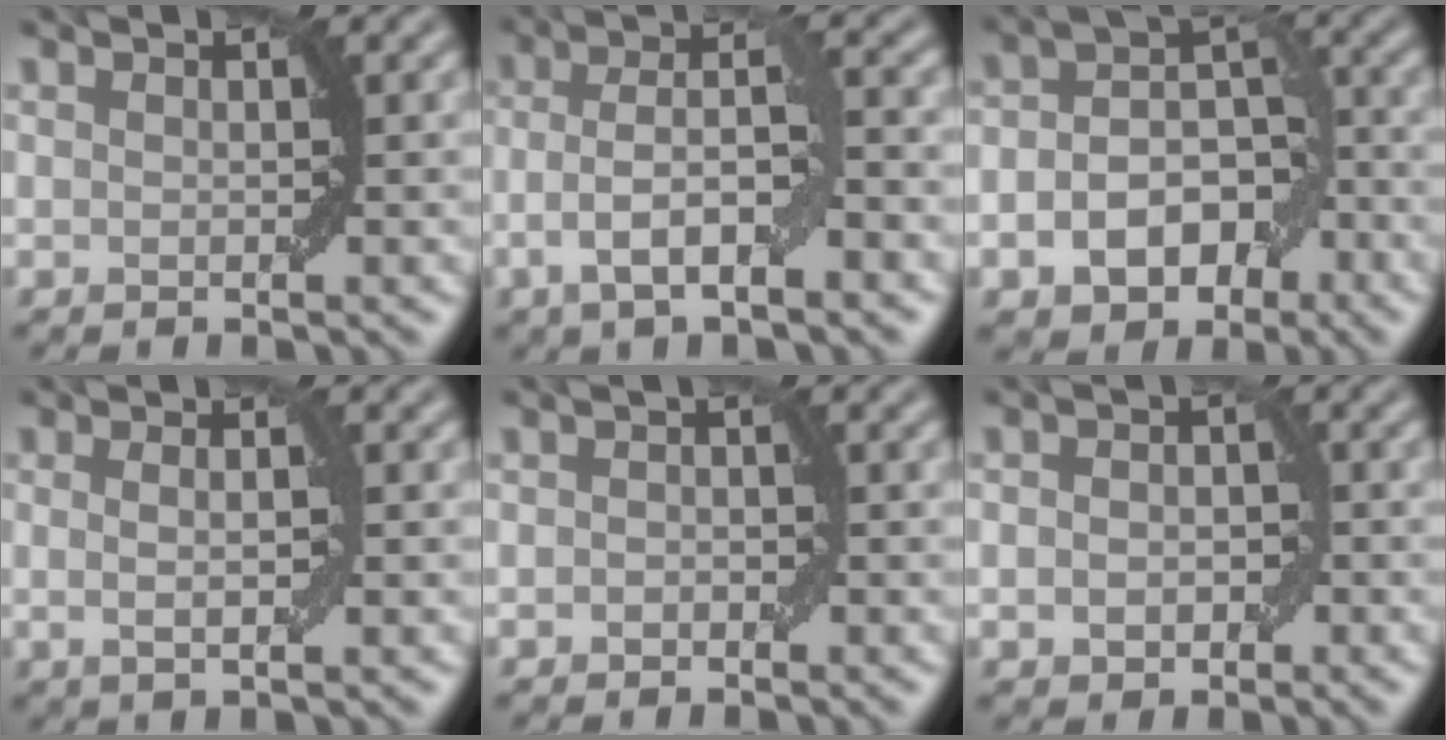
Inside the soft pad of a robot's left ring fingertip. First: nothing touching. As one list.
[{"total": 6.1, "force": [-2.1, 1.8, 5.4], "torque": [-0.100, 0.010, -0.040]}, {"total": 7.2, "force": [-2.7, 4.8, 4.6], "torque": [-0.075, -0.008, -0.043]}, {"total": 2.2, "force": [0.2, 0.5, 2.1], "torque": [-0.037, 0.000, 0.000]}, {"total": 1.0, "force": [-0.3, 0.7, 0.6], "torque": [-0.008, 0.001, -0.007]}, {"total": 2.9, "force": [-0.4, 2.1, 1.9], "torque": [-0.013, 0.001, -0.012]}]